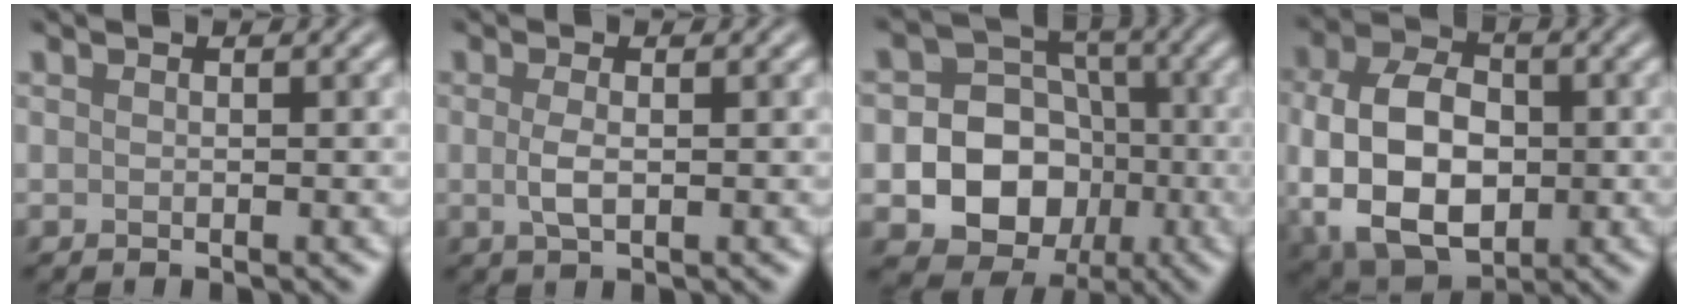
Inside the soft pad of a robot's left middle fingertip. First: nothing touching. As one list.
[{"total": 1.8, "force": [0.0, 0.6, 1.7], "torque": [-0.038, -0.001, -0.002]}, {"total": 11.3, "force": [-2.5, 10.1, 4.5], "torque": [-0.069, -0.002, -0.067]}, {"total": 10.5, "force": [-1.1, 7.0, 7.7], "torque": [-0.155, -0.009, -0.023]}]